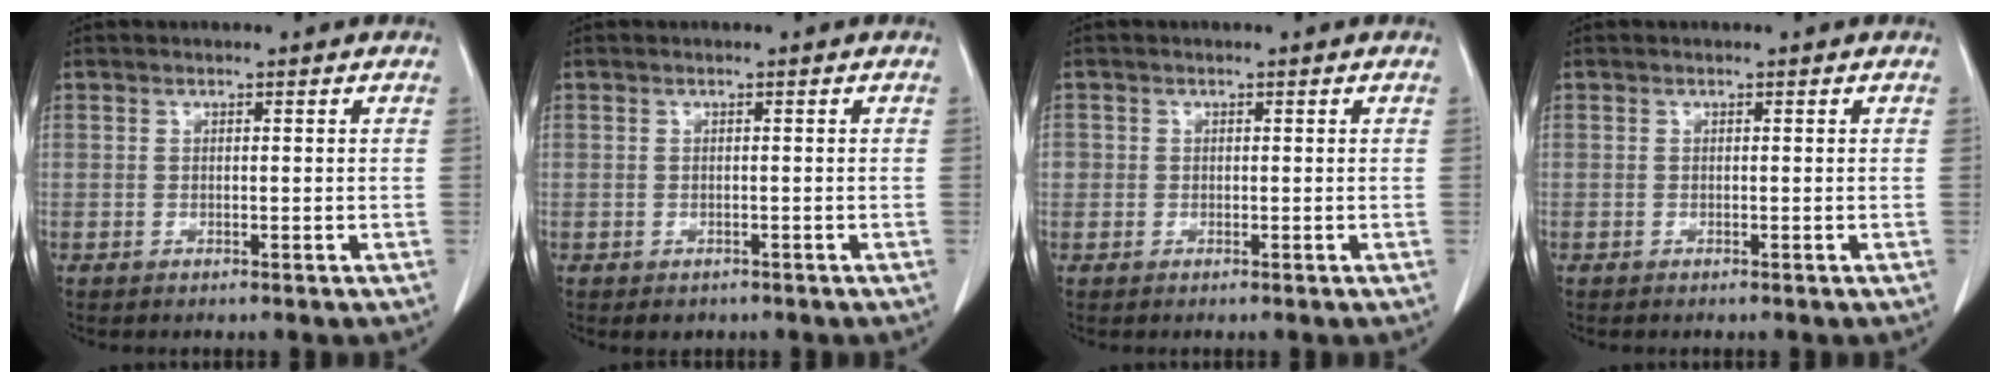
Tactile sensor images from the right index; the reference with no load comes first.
{"total": 1.6, "force": [-1.0, 1.1, 0.4], "torque": [-0.005, 0.001, -0.006]}
{"total": 1.4, "force": [0.0, 1.3, 0.2], "torque": [0.007, 0.005, -0.002]}
{"total": 0.0}